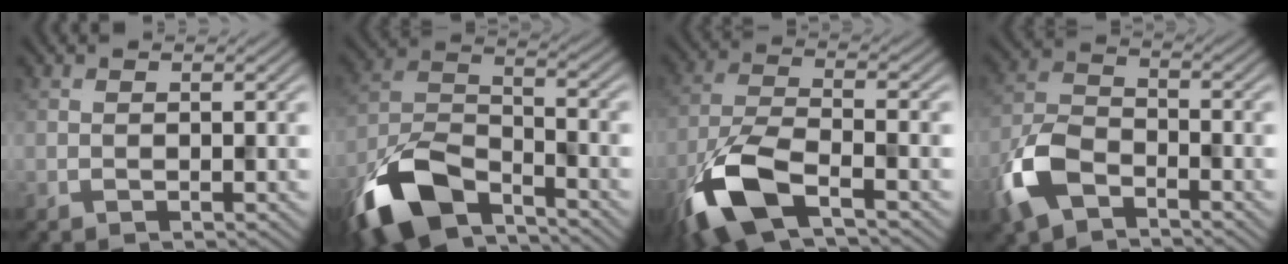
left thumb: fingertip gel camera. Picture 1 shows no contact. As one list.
[{"total": 13.0, "force": [-9.0, 5.5, 7.6], "torque": [-0.166, -0.009, -0.191]}, {"total": 10.4, "force": [-6.0, 3.5, 7.7], "torque": [-0.171, -0.011, -0.134]}, {"total": 8.0, "force": [-4.8, 4.2, 4.9], "torque": [-0.119, -0.003, -0.112]}]